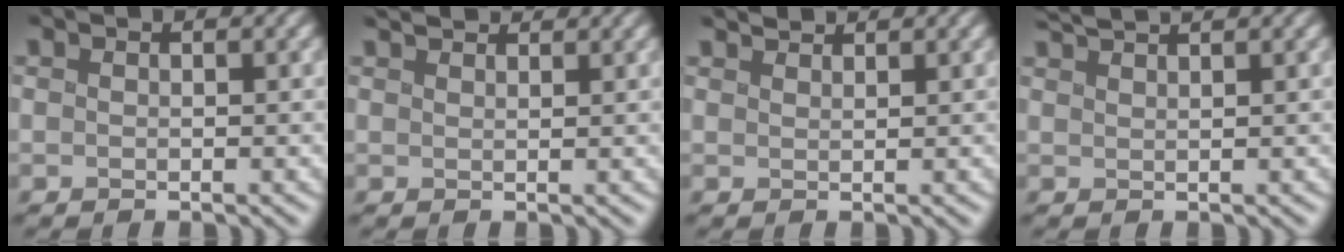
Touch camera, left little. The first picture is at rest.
{"total": 3.9, "force": [3.4, 1.2, 1.6], "torque": [-0.018, 0.024, 0.028]}
{"total": 2.2, "force": [2.1, 0.3, 0.5], "torque": [0.001, 0.006, 0.024]}
{"total": 2.9, "force": [2.6, 0.2, 1.3], "torque": [-0.023, 0.016, 0.033]}